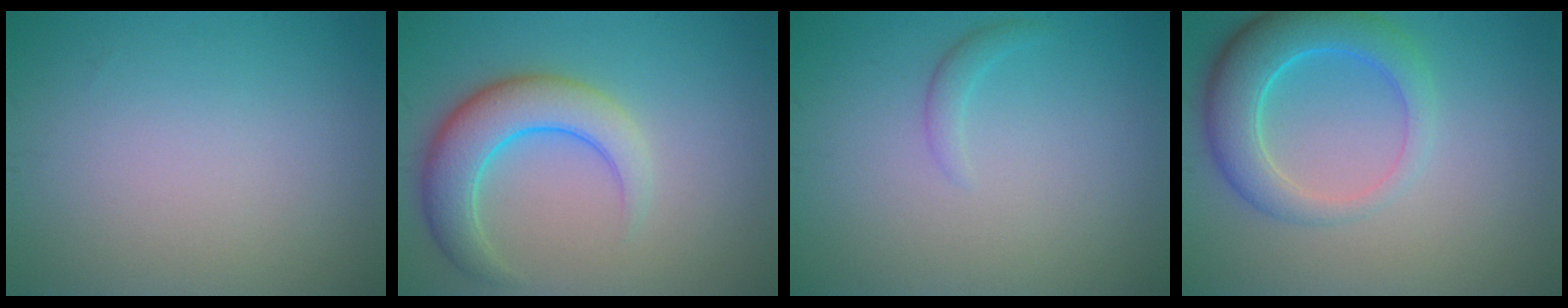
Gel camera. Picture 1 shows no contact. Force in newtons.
{"total": 5.9, "press": 5.9, "slide": 0.3}
{"total": 1.1, "press": 1.1, "slide": 0.1}
{"total": 5.8, "press": 5.7, "slide": 0.3}